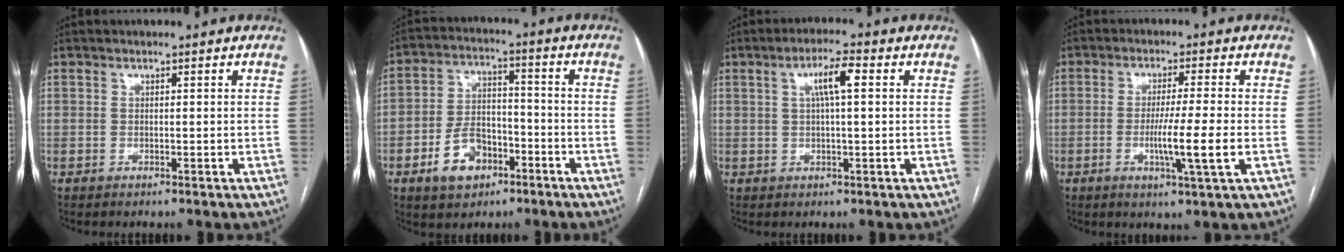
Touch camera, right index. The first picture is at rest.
{"total": 9.2, "force": [-4.5, 5.9, 5.5], "torque": [-0.111, 0.019, -0.072]}
{"total": 5.2, "force": [1.4, 0.6, 4.9], "torque": [-0.091, 0.011, 0.025]}
{"total": 7.5, "force": [-1.6, -0.9, 7.3], "torque": [-0.126, -0.018, -0.031]}